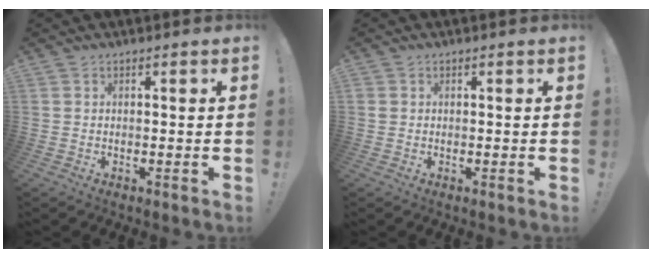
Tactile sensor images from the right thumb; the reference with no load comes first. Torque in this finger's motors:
{"motor_torque": [-0.16, 0.06, 0.16, -0.05, 0.00]}